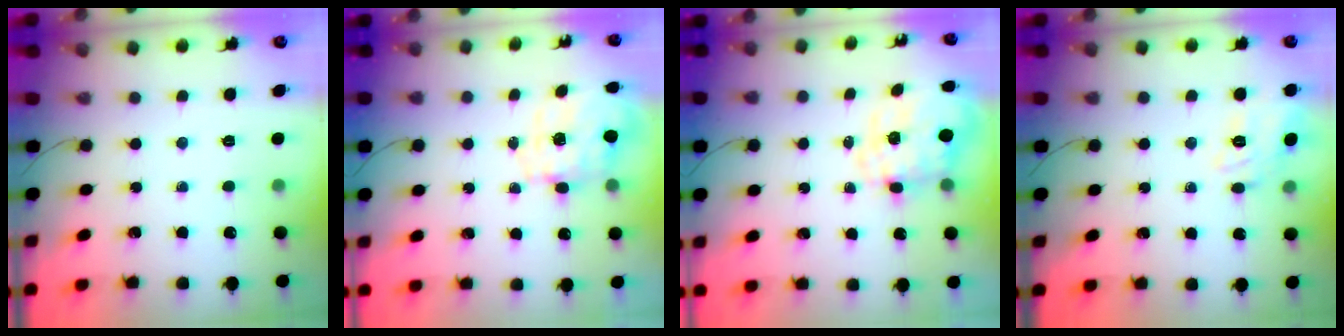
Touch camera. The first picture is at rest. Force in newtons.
{"total": 8.8, "press": 8.7, "slide": 0.7}
{"total": 3.7, "press": 3.2, "slide": 1.9}
{"total": 7.5, "press": 7.4, "slide": 0.8}